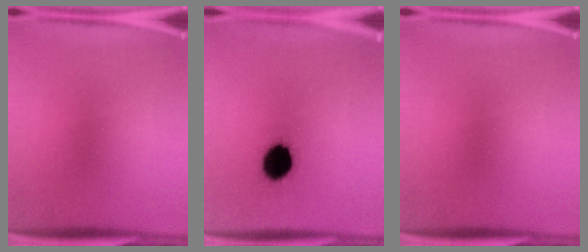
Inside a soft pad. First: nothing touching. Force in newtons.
{"total": 10.8}
{"total": 0.0}